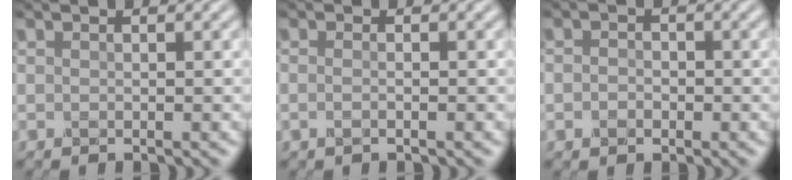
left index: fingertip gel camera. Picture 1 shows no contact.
{"total": 1.3, "force": [-0.2, 0.6, 1.2], "torque": [-0.013, -0.005, -0.014]}
{"total": 1.3, "force": [-0.4, 1.1, 0.7], "torque": [-0.012, 0.000, -0.012]}